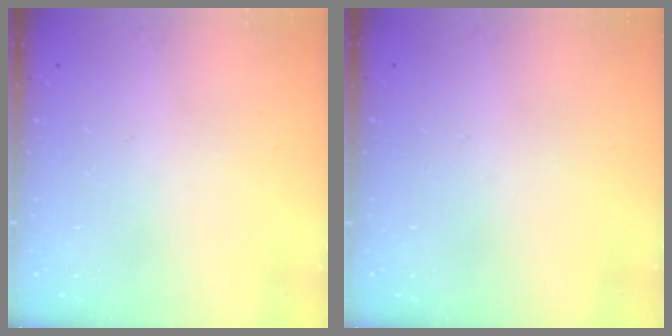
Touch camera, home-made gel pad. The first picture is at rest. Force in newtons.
{"total": 0.0}